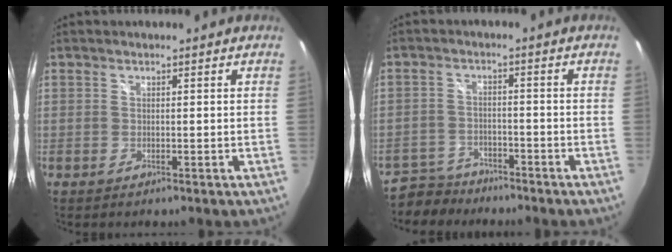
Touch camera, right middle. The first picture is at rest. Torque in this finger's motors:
{"motor_torque": [0.15, -0.28, -0.15, -0.03]}